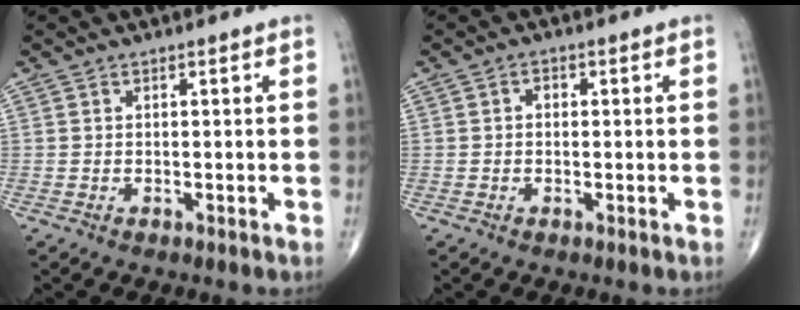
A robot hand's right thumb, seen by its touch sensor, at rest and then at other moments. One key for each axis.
{"total": 1.3, "fx": 0.1, "fy": 1.0, "fz": 0.8, "tx": -0.006, "ty": 0.007, "tz": -0.002}